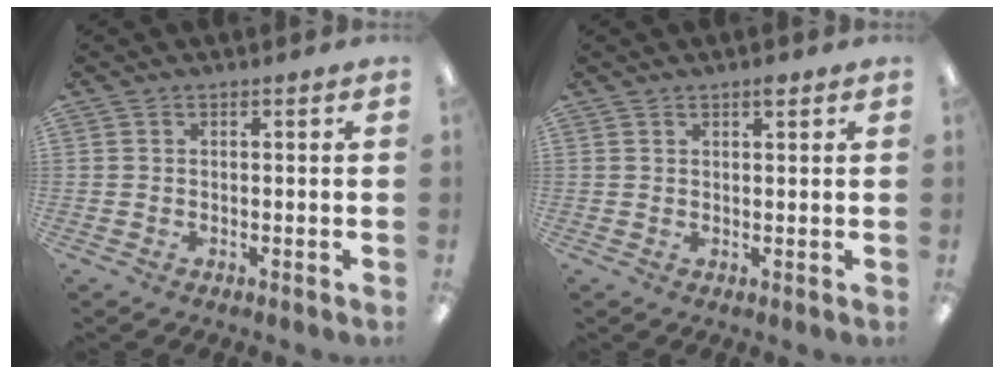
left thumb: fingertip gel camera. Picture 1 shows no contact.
{"total": 1.6, "force": [1.4, 0.4, 0.8], "torque": [-0.009, -0.004, 0.023]}